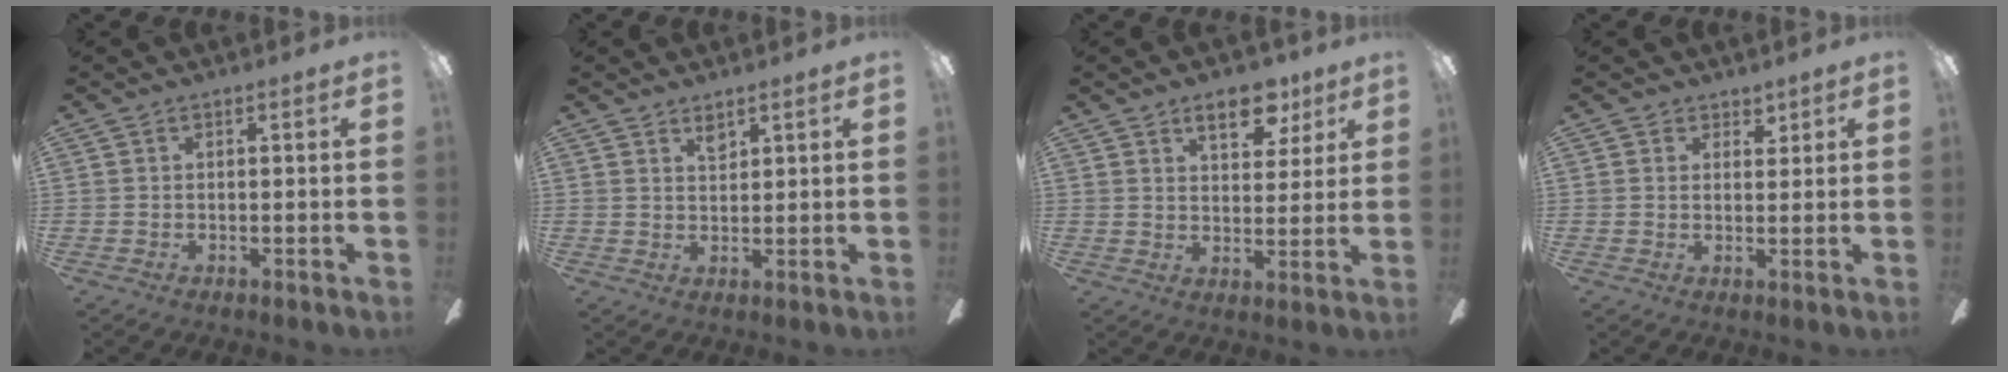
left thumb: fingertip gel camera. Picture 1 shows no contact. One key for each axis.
{"total": 2.6, "fx": 2.3, "fy": 0.7, "fz": 1.0, "tx": -0.017, "ty": -0.007, "tz": 0.040}
{"total": 9.2, "fx": 5.6, "fy": 4.8, "fz": 5.5, "tx": -0.057, "ty": -0.021, "tz": 0.092}
{"total": 2.8, "fx": 2.1, "fy": 1.9, "fz": 0.2, "tx": 0.006, "ty": -0.007, "tz": 0.035}